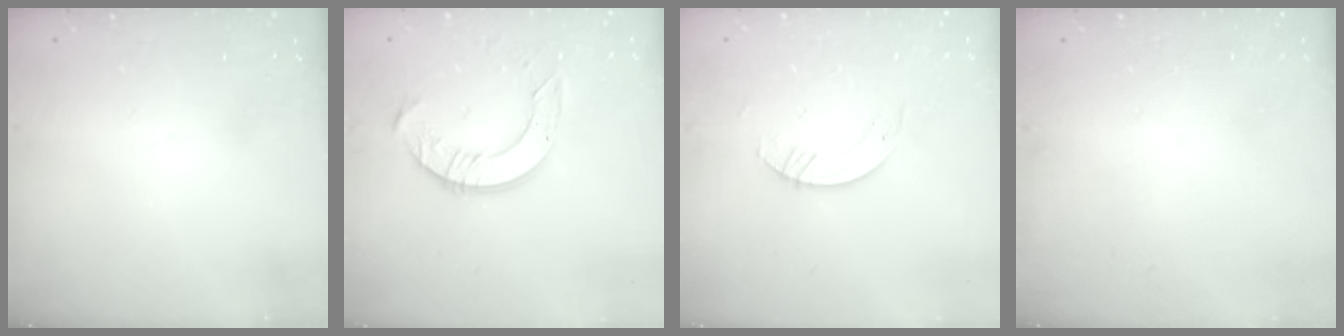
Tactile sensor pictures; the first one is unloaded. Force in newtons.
{"total": 9.6, "press": 9.6, "slide": 1.0}
{"total": 2.2, "press": 2.2, "slide": 0.2}
{"total": 0.0}